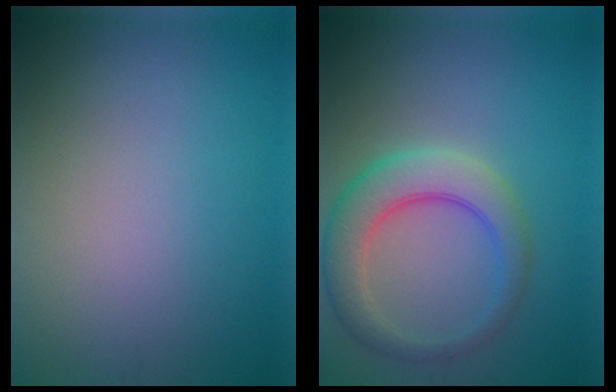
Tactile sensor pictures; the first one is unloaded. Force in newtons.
{"total": 5.3, "press": 5.3, "slide": 0.4}